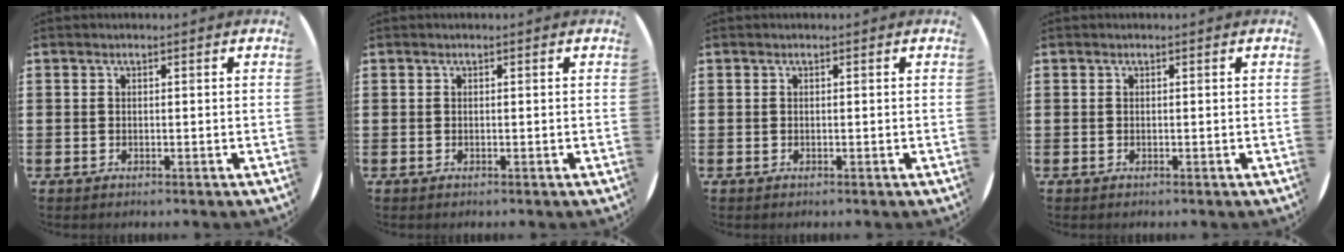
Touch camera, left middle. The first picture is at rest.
{"total": 0.0}
{"total": 0.0}
{"total": 0.0}